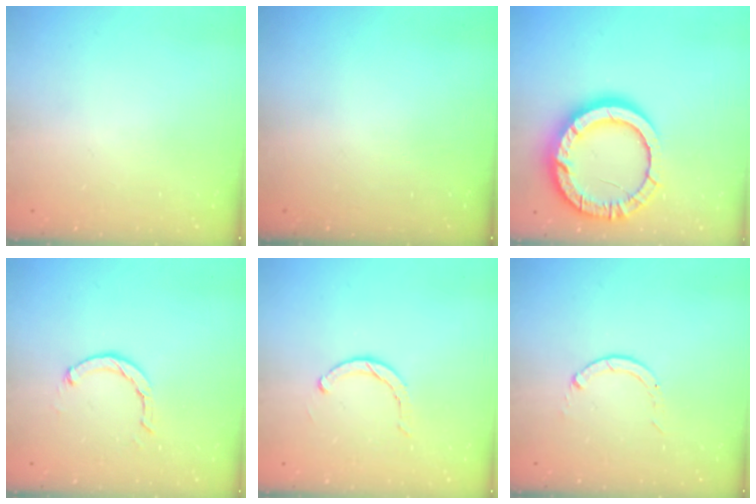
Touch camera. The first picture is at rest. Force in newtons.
{"total": 0.0}
{"total": 17.9, "press": 17.9, "slide": 1.7}
{"total": 2.1, "press": 2.1, "slide": 0.3}
{"total": 2.8, "press": 2.7, "slide": 0.3}
{"total": 0.0}